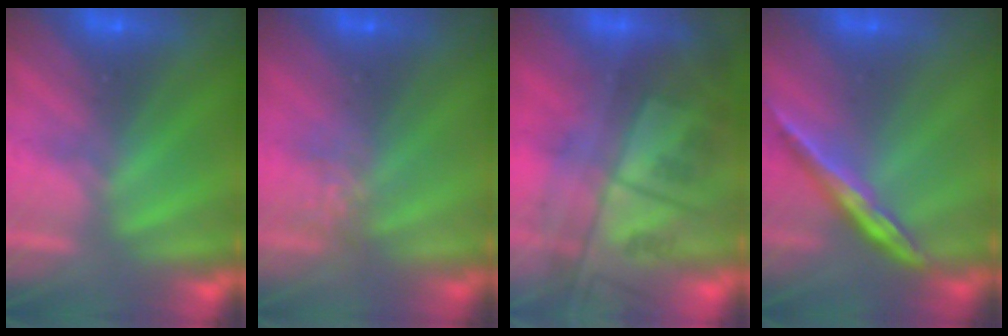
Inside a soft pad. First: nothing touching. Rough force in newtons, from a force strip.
{"total": 3.8}
{"total": 7.8}
{"total": 1.7}